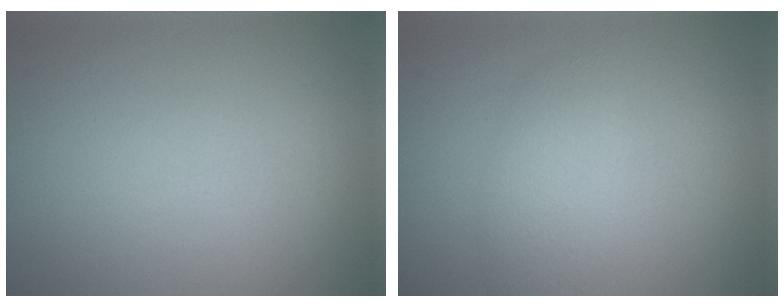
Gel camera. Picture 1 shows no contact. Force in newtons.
{"total": 2.7, "press": 2.7, "slide": 0.1}